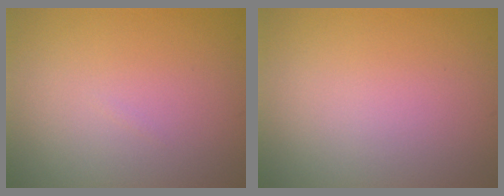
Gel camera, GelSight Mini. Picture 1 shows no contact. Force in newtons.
{"total": 0.0}